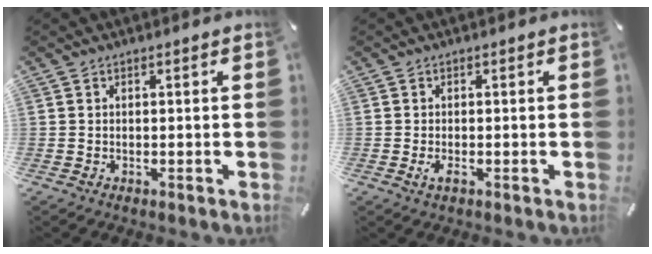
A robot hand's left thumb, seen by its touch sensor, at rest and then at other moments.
{"total": 1.8, "force": [-0.6, 0.6, 1.5], "torque": [-0.033, -0.004, -0.012]}